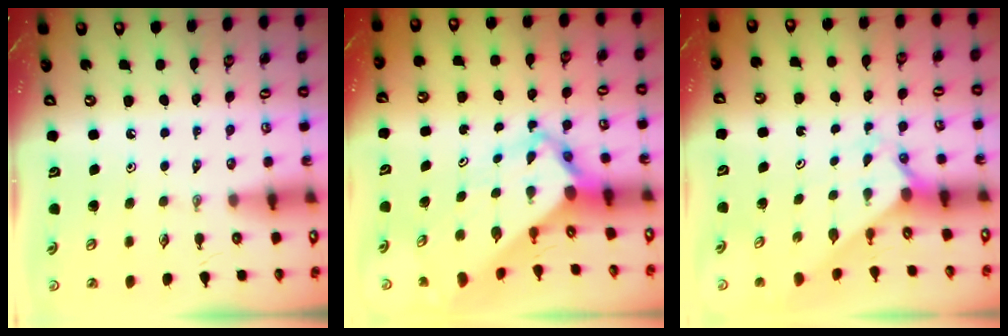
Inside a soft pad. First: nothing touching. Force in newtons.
{"total": 4.9, "press": 4.9, "slide": 0.5}
{"total": 2.0, "press": 2.0, "slide": 0.2}